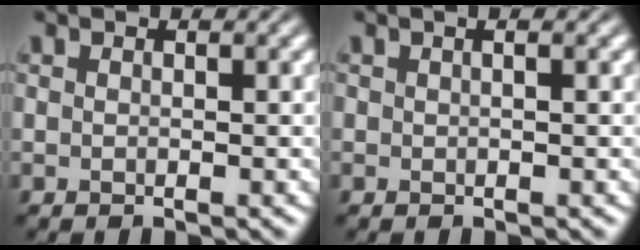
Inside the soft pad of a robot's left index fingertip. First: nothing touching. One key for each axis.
{"total": 1.4, "fx": 0.6, "fy": 0.6, "fz": 1.1, "tx": 0.000, "ty": 0.007, "tz": -0.009}